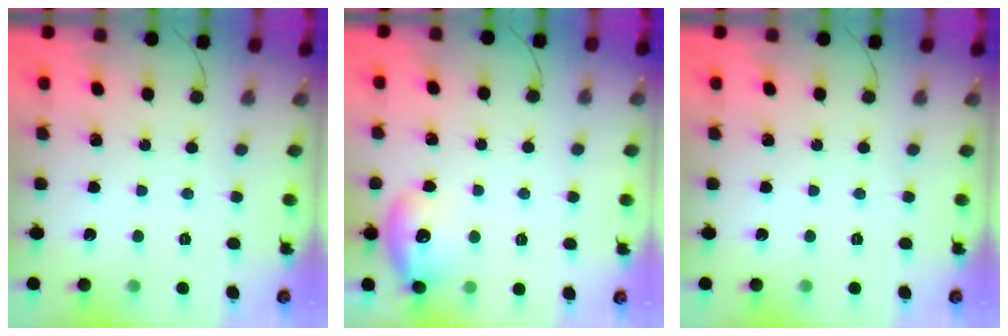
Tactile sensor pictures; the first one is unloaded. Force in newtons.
{"total": 10.6, "press": 10.5, "slide": 1.3}
{"total": 0.0}